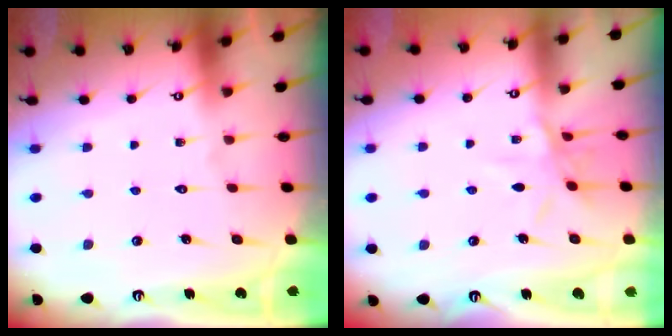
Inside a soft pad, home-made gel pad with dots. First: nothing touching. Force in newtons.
{"total": 7.9, "press": 7.9, "slide": 0.5}